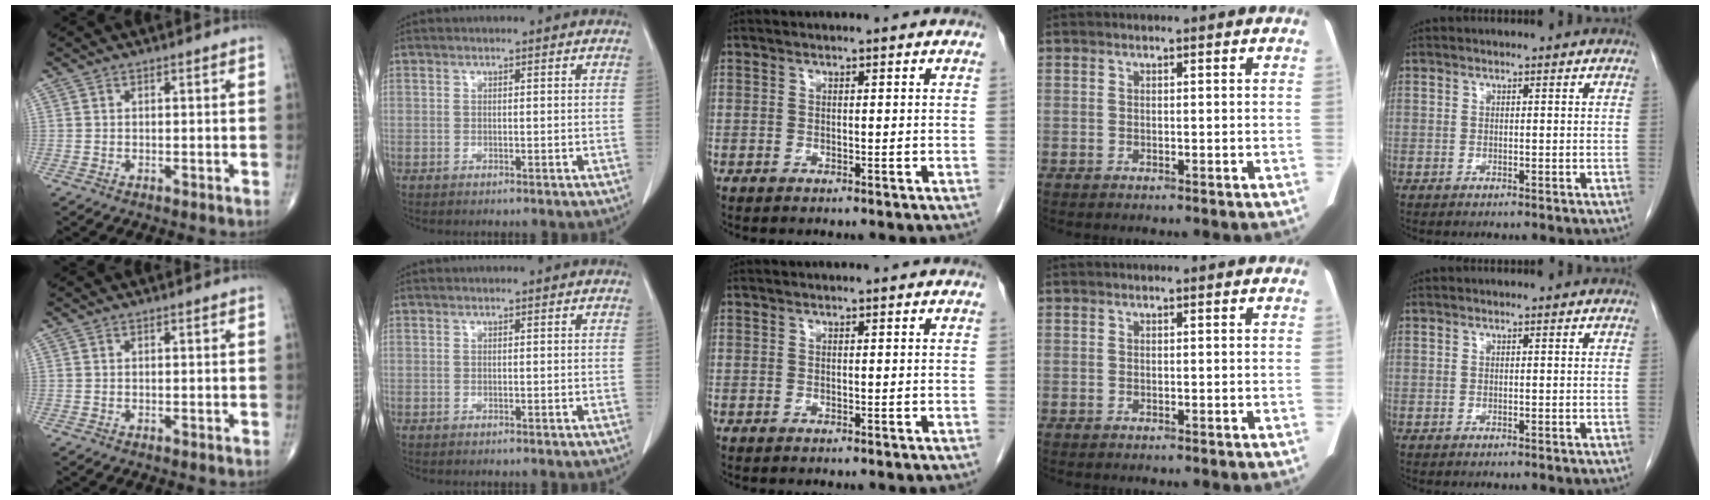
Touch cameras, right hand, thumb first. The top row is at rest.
{}